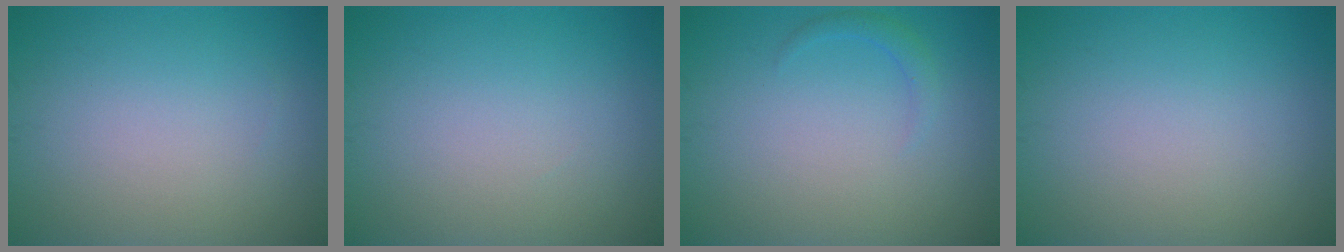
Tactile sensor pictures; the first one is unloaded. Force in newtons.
{"total": 0.0}
{"total": 1.1, "press": 1.1, "slide": 0.1}
{"total": 0.0}